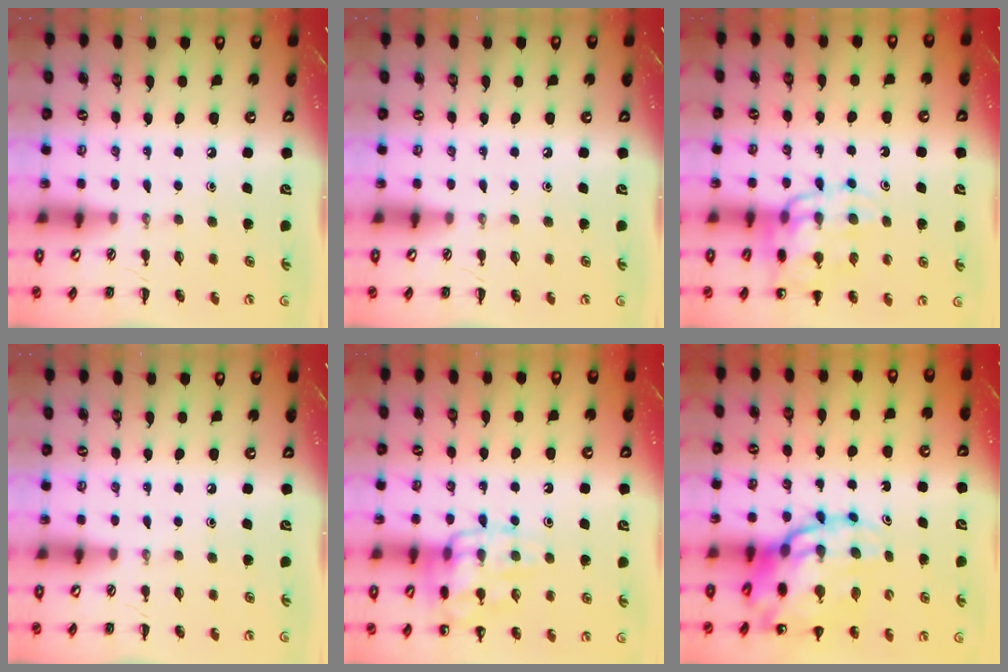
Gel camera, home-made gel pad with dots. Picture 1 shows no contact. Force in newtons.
{"total": 0.0}
{"total": 14.4, "press": 14.1, "slide": 3.1}
{"total": 0.0}
{"total": 14.0, "press": 14.0, "slide": 1.3}
{"total": 17.7, "press": 16.9, "slide": 5.1}